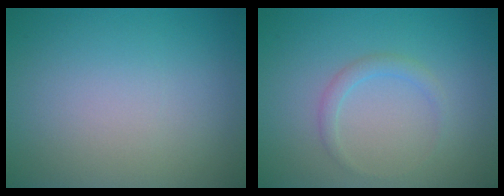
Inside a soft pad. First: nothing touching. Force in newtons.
{"total": 1.3, "press": 1.3, "slide": 0.0}